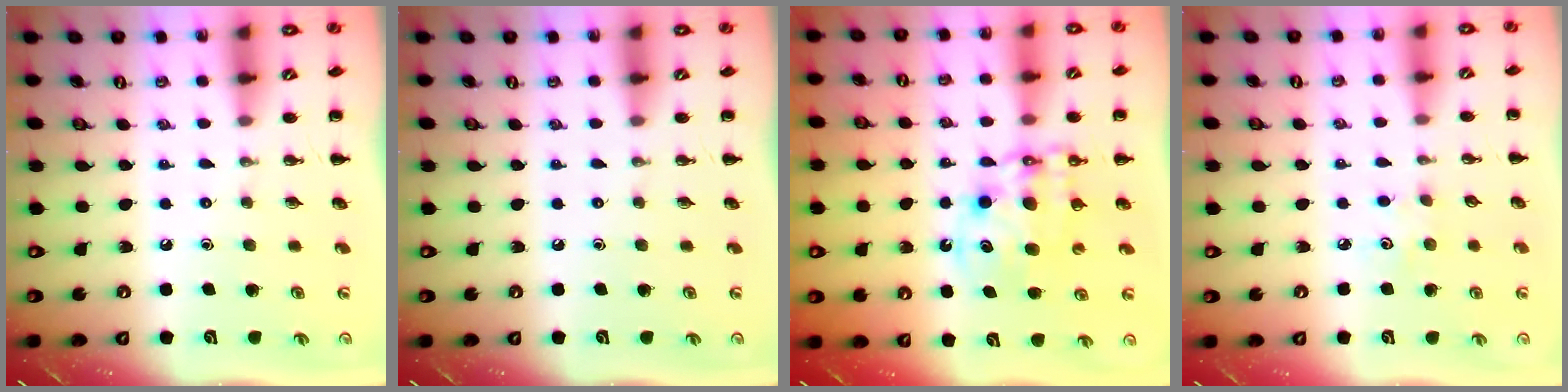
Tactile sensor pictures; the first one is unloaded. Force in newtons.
{"total": 0.0}
{"total": 11.3, "press": 11.0, "slide": 2.6}
{"total": 2.9, "press": 2.8, "slide": 0.8}